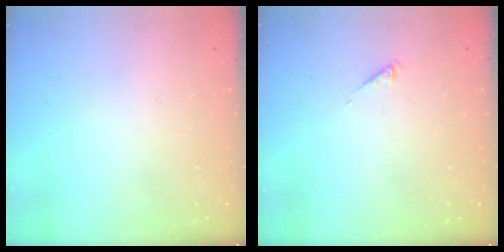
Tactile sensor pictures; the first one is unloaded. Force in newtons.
{"total": 0.0}